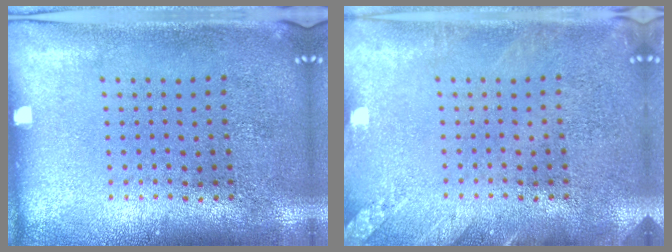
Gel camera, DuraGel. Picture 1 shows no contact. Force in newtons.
{"total": 1.6, "press": 1.6, "slide": 0.2}